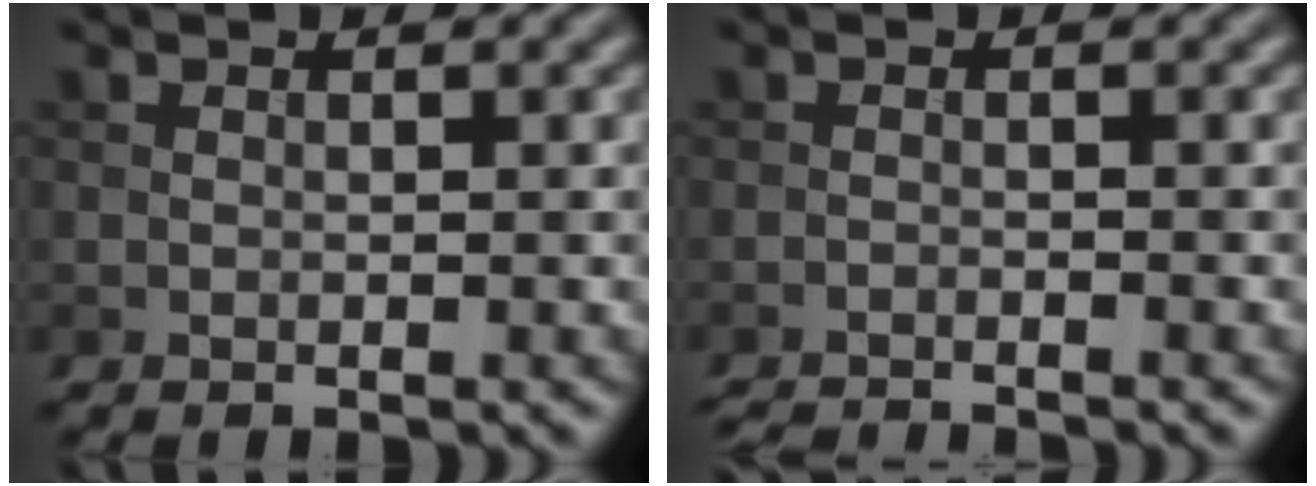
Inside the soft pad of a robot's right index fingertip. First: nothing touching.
{"total": 2.8, "force": [-2.7, 0.2, 0.7], "torque": [-0.016, -0.011, -0.047]}